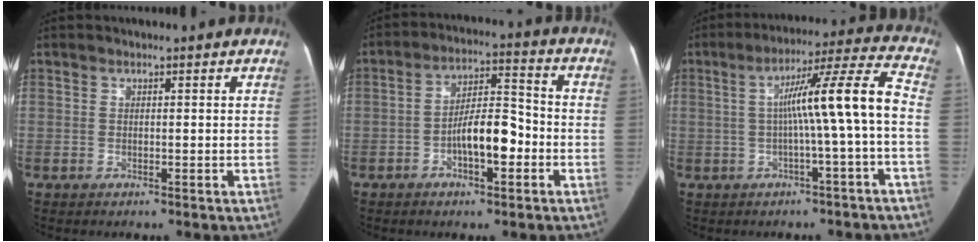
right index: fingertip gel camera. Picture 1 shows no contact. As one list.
[{"total": 9.0, "force": [-2.8, 3.2, 7.9], "torque": [-0.141, 0.027, -0.046]}, {"total": 11.5, "force": [-1.1, -1.0, 11.4], "torque": [-0.174, 0.030, -0.018]}]